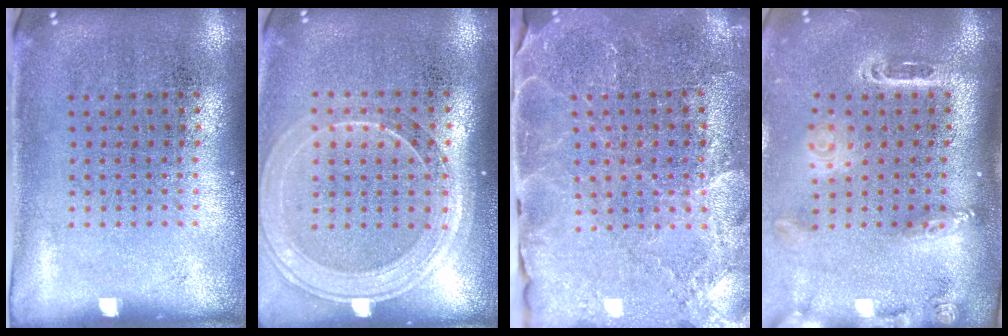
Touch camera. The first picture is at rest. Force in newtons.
{"total": 1.7, "press": 1.5, "slide": 0.7}
{"total": 3.0, "press": 3.0, "slide": 0.7}
{"total": 2.6, "press": 1.8, "slide": 1.8}